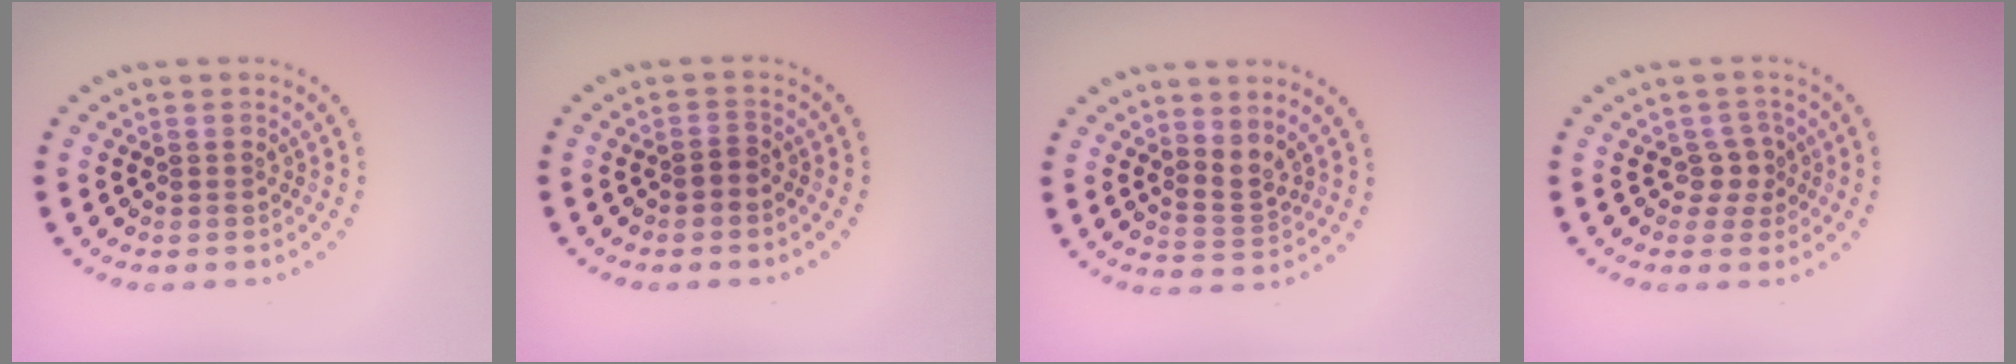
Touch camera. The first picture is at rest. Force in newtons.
{"total": 0.7, "press": 0.5, "slide": 0.5}
{"total": 2.2, "press": 1.6, "slide": 1.6}
{"total": 1.7, "press": 1.3, "slide": 1.1}